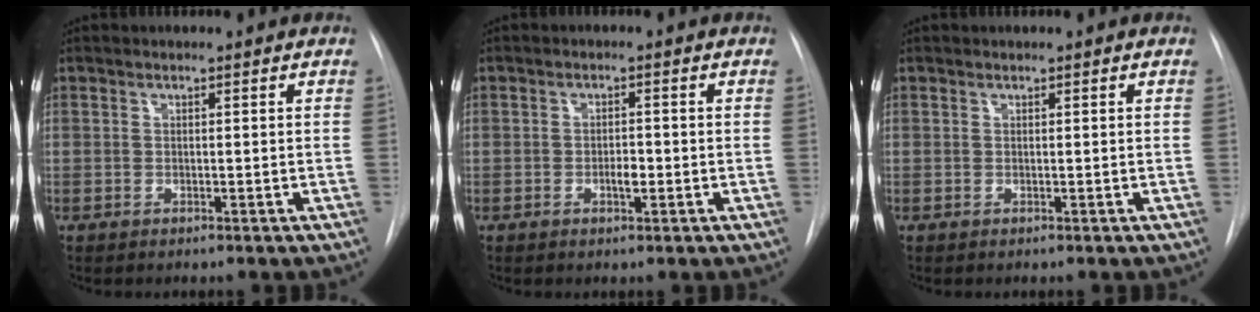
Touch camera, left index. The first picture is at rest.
{"total": 2.0, "force": [-0.9, 0.7, 1.6], "torque": [-0.028, -0.003, -0.014]}
{"total": 0.0}